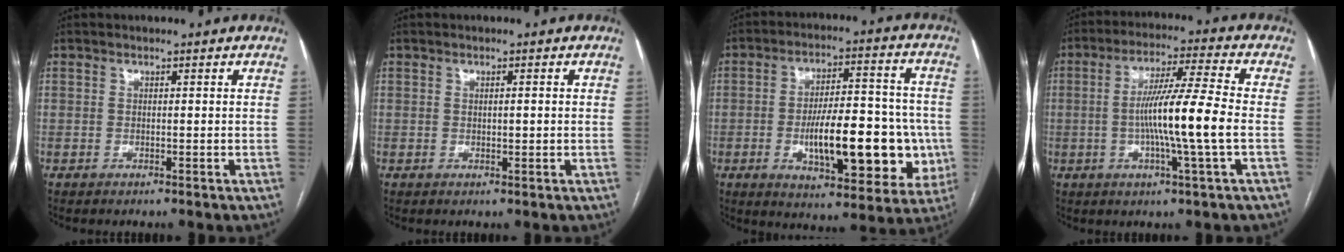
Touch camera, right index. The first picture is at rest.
{"total": 1.2, "force": [0.1, 0.2, 1.2], "torque": [-0.021, 0.000, 0.003]}
{"total": 19.0, "force": [-3.8, 6.6, 17.4], "torque": [-0.226, 0.022, -0.041]}
{"total": 11.8, "force": [-1.6, -1.0, 11.6], "torque": [-0.208, -0.002, -0.034]}